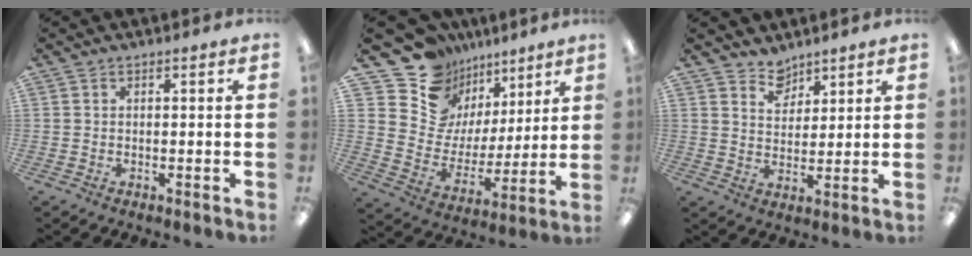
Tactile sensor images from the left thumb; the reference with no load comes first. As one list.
[{"total": 14.3, "force": [10.6, 9.5, 1.4], "torque": [-0.044, -0.102, 0.202]}, {"total": 6.0, "force": [5.0, 3.2, 0.5], "torque": [-0.006, -0.031, 0.093]}]